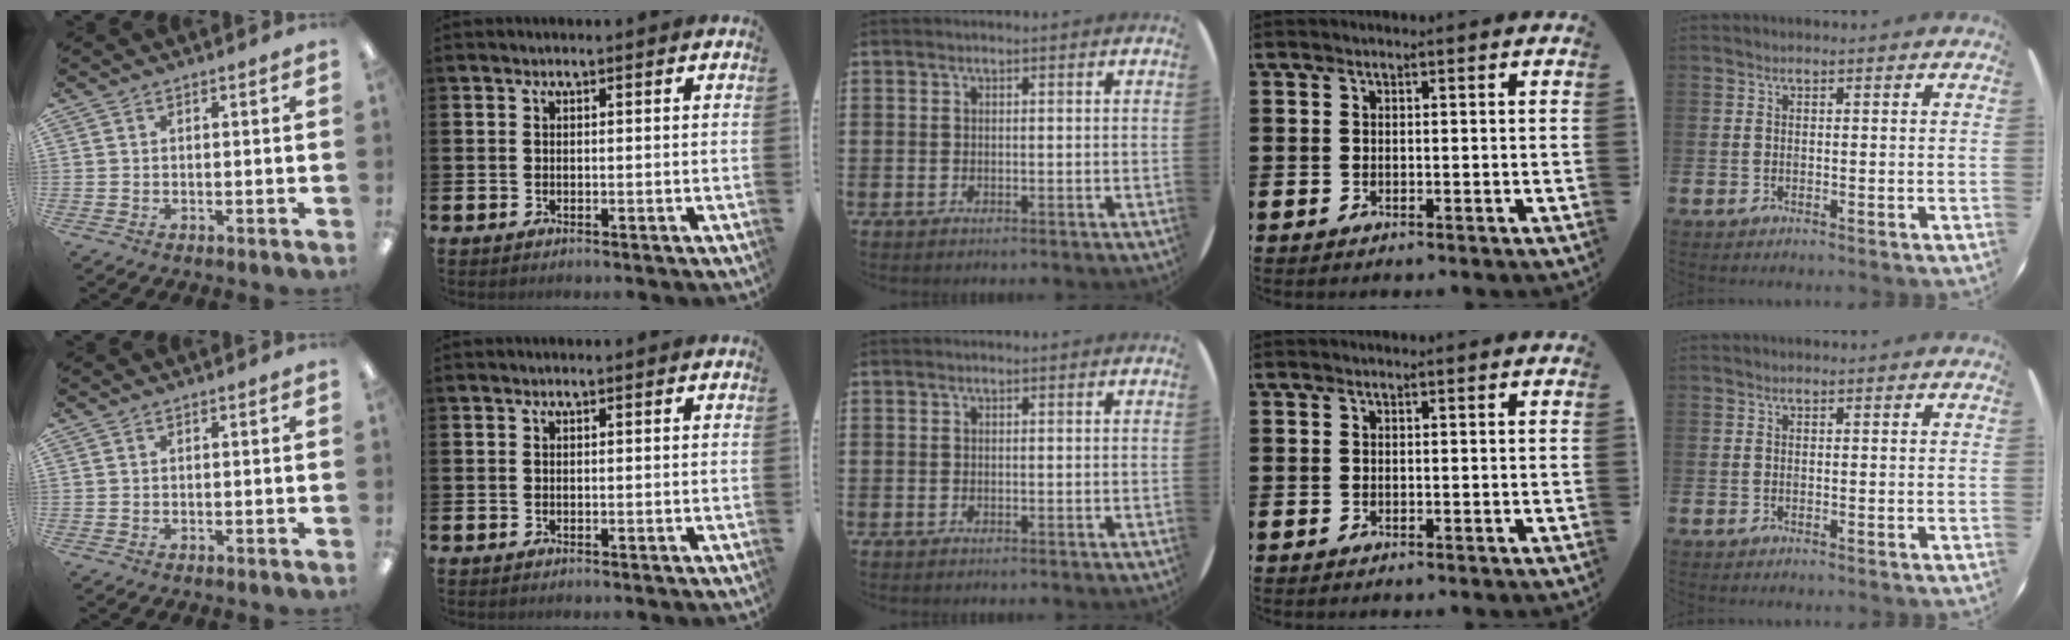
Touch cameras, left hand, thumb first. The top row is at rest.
{}